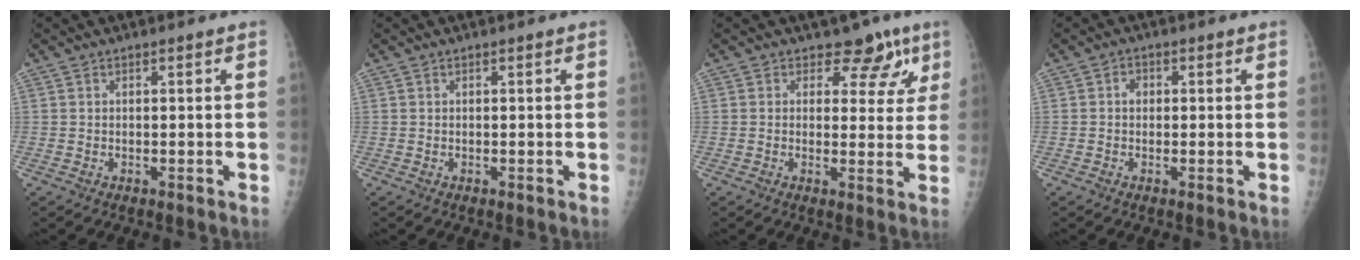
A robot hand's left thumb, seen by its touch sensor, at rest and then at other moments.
{"total": 0.0}
{"total": 6.5, "force": [4.4, 4.2, 2.1], "torque": [0.010, -0.023, 0.043]}
{"total": 1.8, "force": [0.1, 1.5, 1.0], "torque": [-0.006, 0.004, -0.001]}